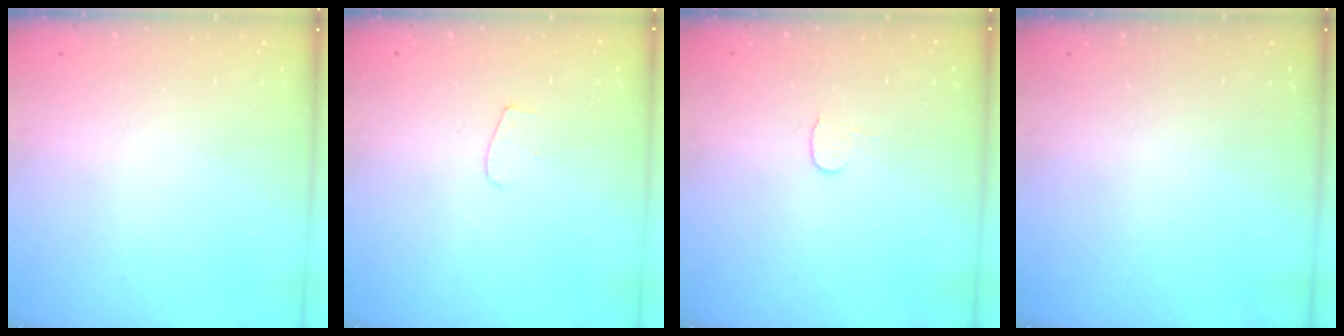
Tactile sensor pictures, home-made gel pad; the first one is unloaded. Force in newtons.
{"total": 3.6, "press": 3.6, "slide": 0.3}
{"total": 3.7, "press": 3.7, "slide": 0.3}
{"total": 0.0}